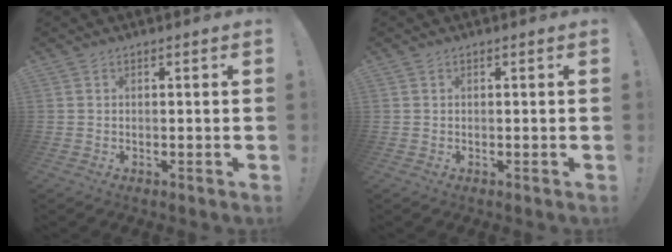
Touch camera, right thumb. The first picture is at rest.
{"total": 0.0}